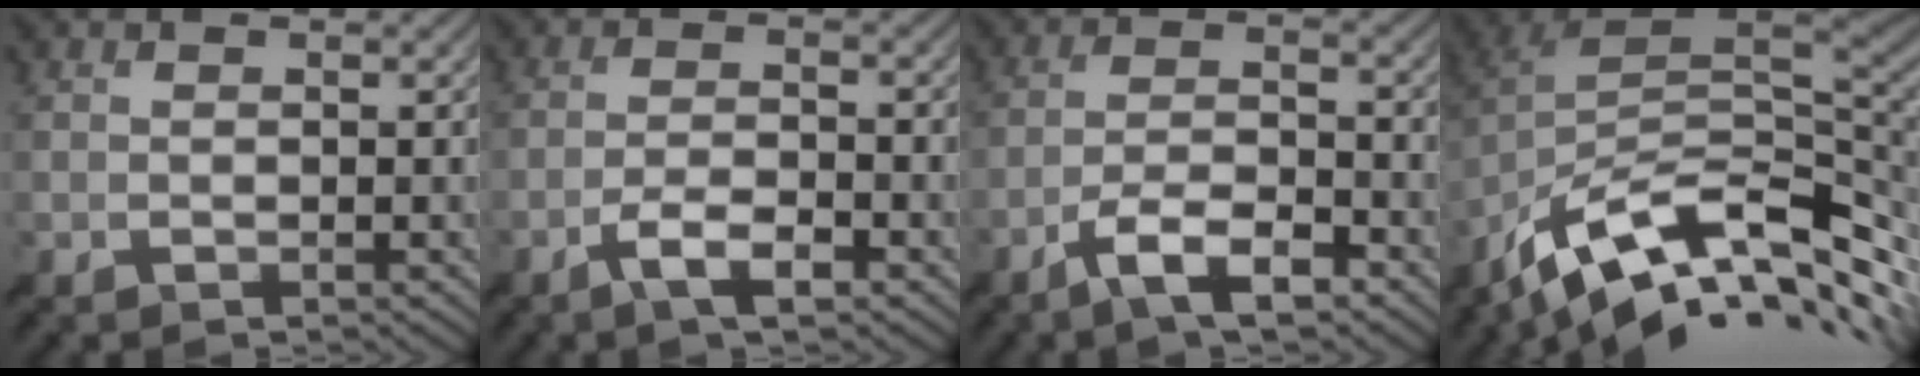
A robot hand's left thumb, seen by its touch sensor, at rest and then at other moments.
{"total": 4.4, "force": [-2.8, 1.1, 3.3], "torque": [-0.065, 0.002, -0.054]}
{"total": 7.0, "force": [-4.8, 1.8, 4.8], "torque": [-0.090, 0.005, -0.090]}
{"total": 14.3, "force": [-6.7, 6.1, 11.0], "torque": [-0.225, -0.009, -0.114]}